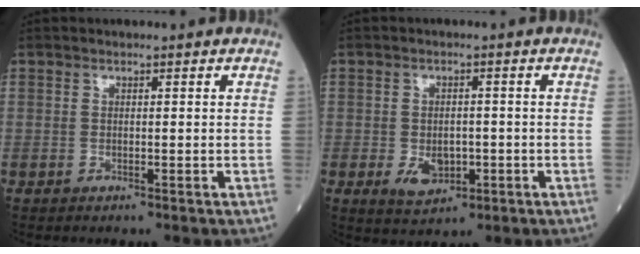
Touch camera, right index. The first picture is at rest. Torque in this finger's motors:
{"motor_torque": [0.67, -0.25, 0.31, 0.03]}